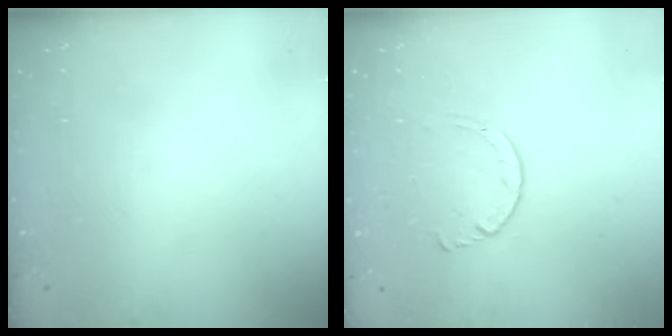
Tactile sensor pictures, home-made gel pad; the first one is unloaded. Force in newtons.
{"total": 2.9, "press": 2.8, "slide": 0.3}